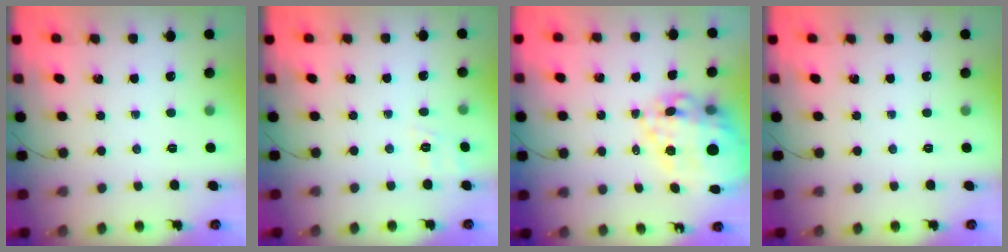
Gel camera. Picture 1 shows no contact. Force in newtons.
{"total": 3.3, "press": 2.6, "slide": 2.0}
{"total": 22.8, "press": 22.3, "slide": 4.7}
{"total": 0.0}